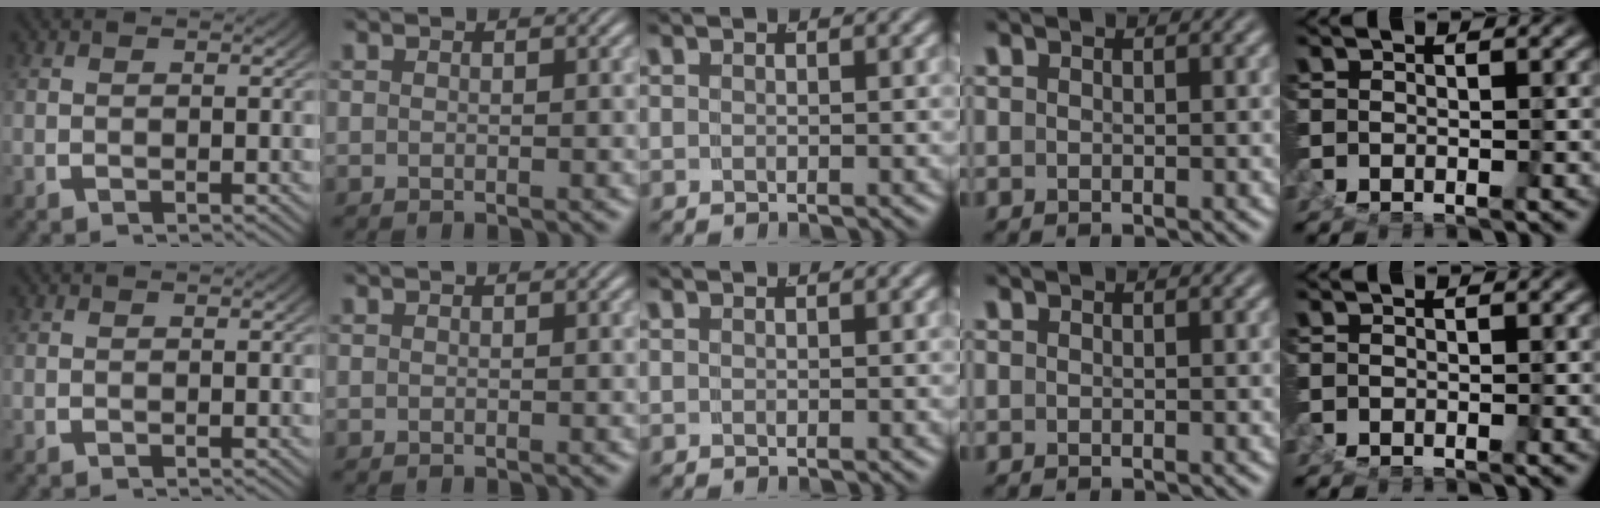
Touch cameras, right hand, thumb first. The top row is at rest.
{}